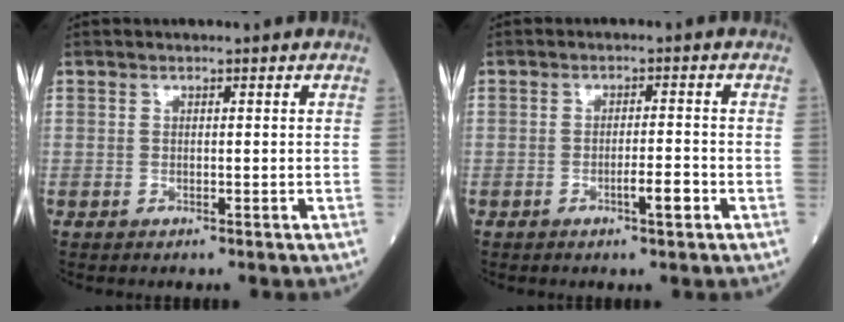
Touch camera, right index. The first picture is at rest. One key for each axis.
{"total": 2.9, "fx": -1.3, "fy": 0.2, "fz": 2.6, "tx": -0.037, "ty": 0.001, "tz": -0.021}